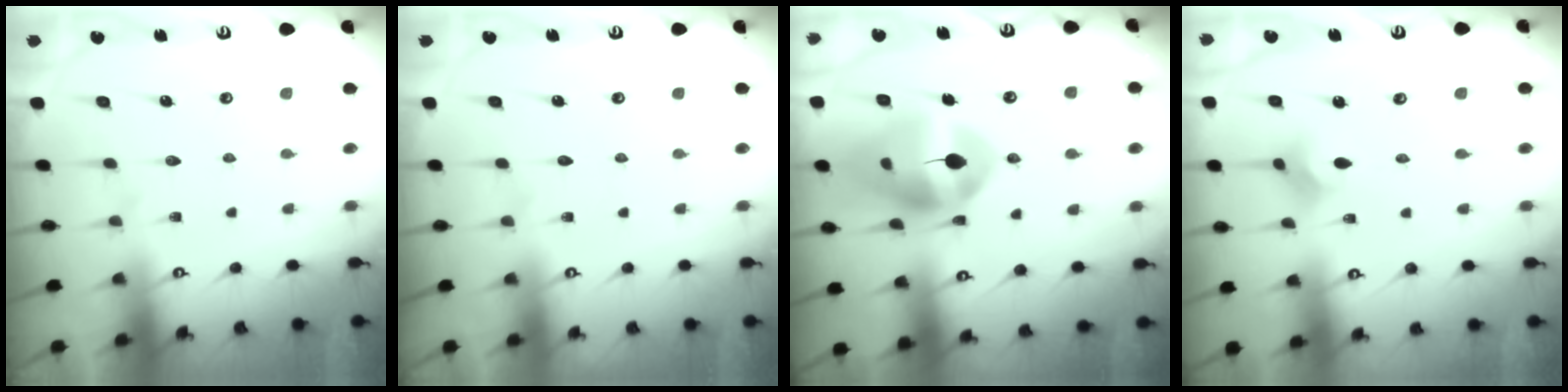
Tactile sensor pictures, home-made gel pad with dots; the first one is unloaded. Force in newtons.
{"total": 0.0}
{"total": 16.6, "press": 16.5, "slide": 1.9}
{"total": 3.6, "press": 3.6, "slide": 0.4}